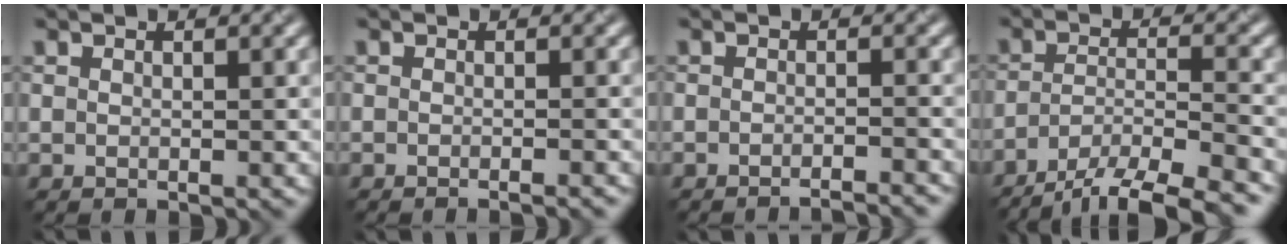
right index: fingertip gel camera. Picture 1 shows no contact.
{"total": 1.6, "force": [-1.2, 0.3, 1.0], "torque": [-0.003, -0.002, -0.022]}
{"total": 3.4, "force": [-3.1, 0.3, 1.3], "torque": [-0.008, 0.008, -0.043]}
{"total": 11.6, "force": [-9.8, 3.2, 5.5], "torque": [-0.083, -0.012, -0.141]}